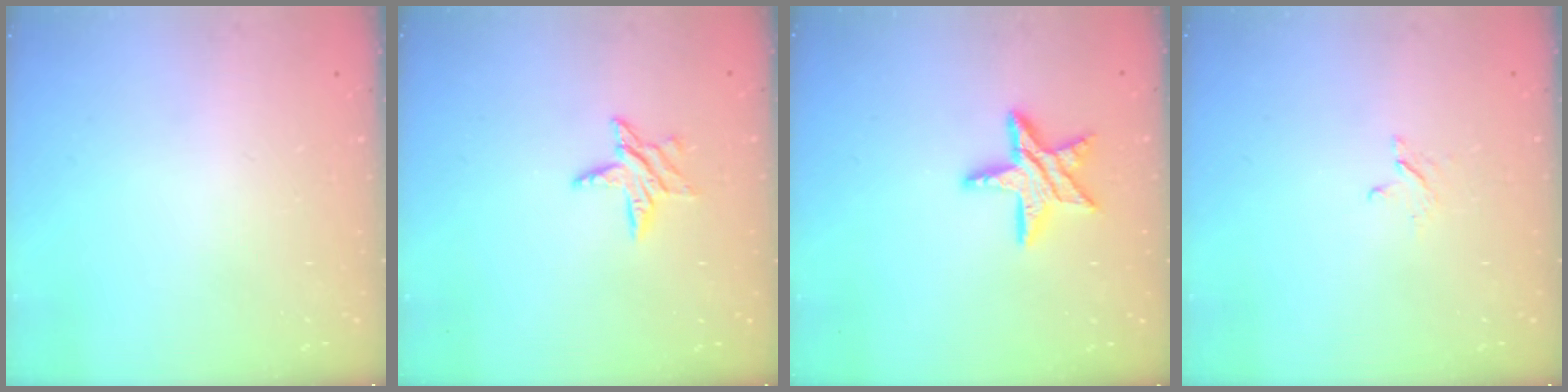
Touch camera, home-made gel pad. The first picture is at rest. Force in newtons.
{"total": 6.8, "press": 6.8, "slide": 0.2}
{"total": 13.0, "press": 13.0, "slide": 1.2}
{"total": 2.6, "press": 2.6, "slide": 0.3}